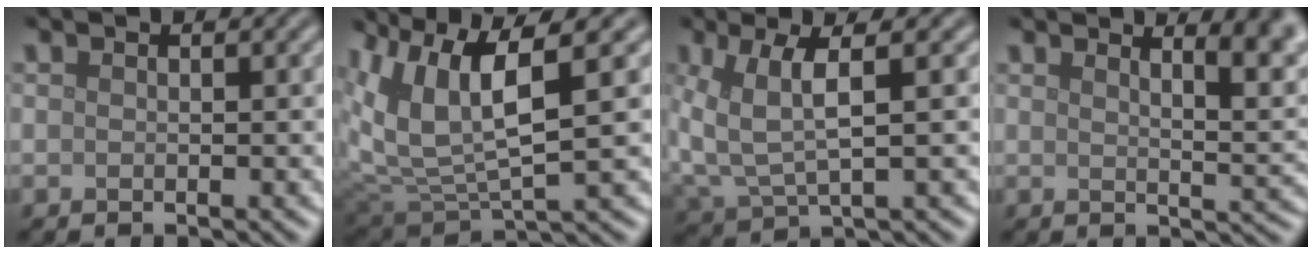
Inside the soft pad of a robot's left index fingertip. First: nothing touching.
{"total": 8.0, "force": [3.4, 2.6, 6.7], "torque": [-0.153, -0.001, 0.070]}
{"total": 5.1, "force": [1.2, 1.8, 4.6], "torque": [-0.117, -0.002, 0.031]}
{"total": 6.5, "force": [3.9, 2.2, 4.7], "torque": [-0.028, 0.017, 0.046]}